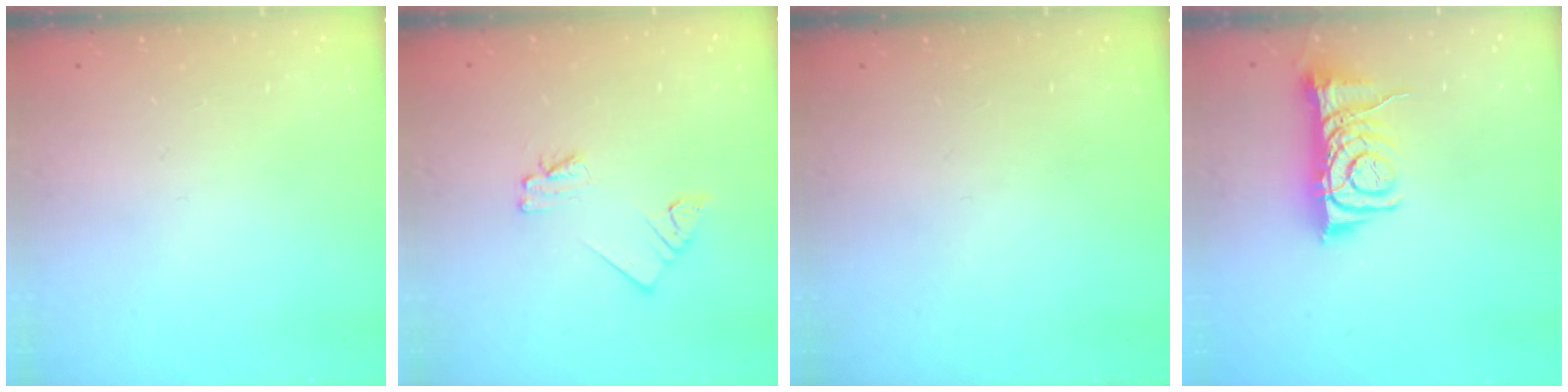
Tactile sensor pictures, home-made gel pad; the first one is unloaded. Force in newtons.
{"total": 2.3, "press": 2.3, "slide": 0.1}
{"total": 0.0}
{"total": 8.8, "press": 8.8, "slide": 0.3}